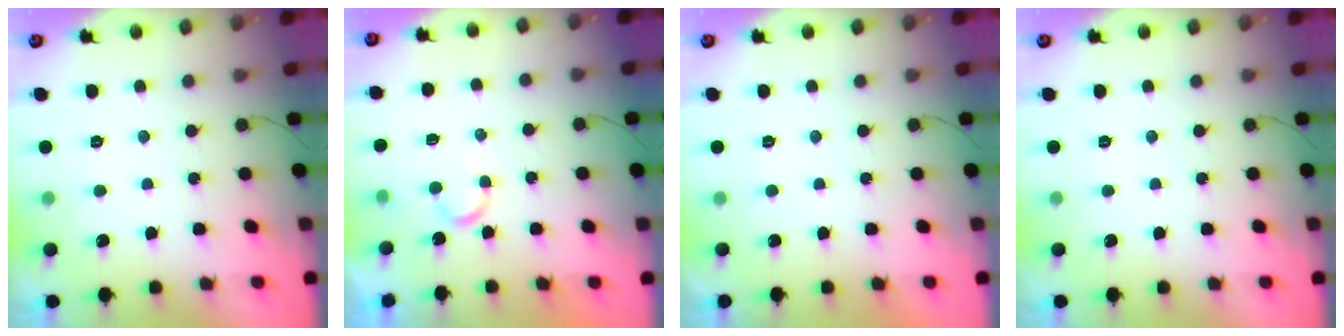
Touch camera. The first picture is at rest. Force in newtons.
{"total": 4.8, "press": 4.8, "slide": 0.3}
{"total": 1.9, "press": 1.9, "slide": 0.1}
{"total": 0.0}